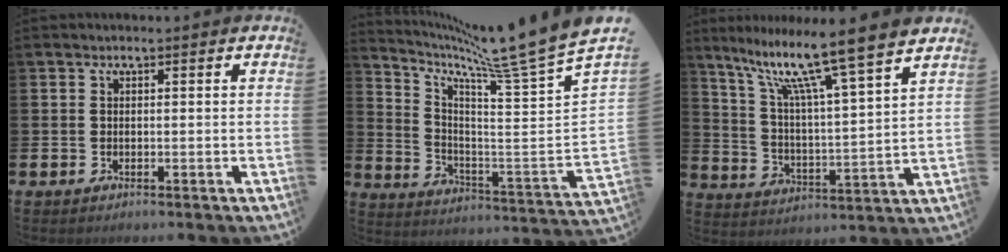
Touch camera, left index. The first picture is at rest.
{"total": 9.7, "force": [8.6, -0.6, 4.4], "torque": [-0.100, -0.094, 0.129]}
{"total": 11.9, "force": [9.6, 0.7, 7.0], "torque": [-0.160, -0.062, 0.157]}